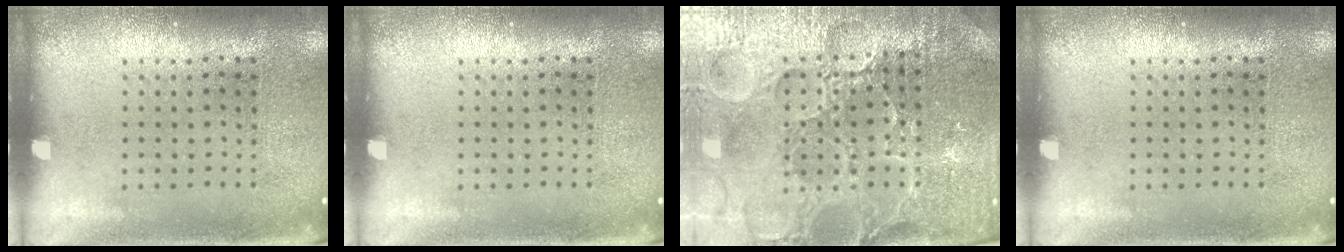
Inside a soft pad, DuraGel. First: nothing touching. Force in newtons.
{"total": 0.0}
{"total": 5.2, "press": 4.9, "slide": 1.8}
{"total": 0.0}